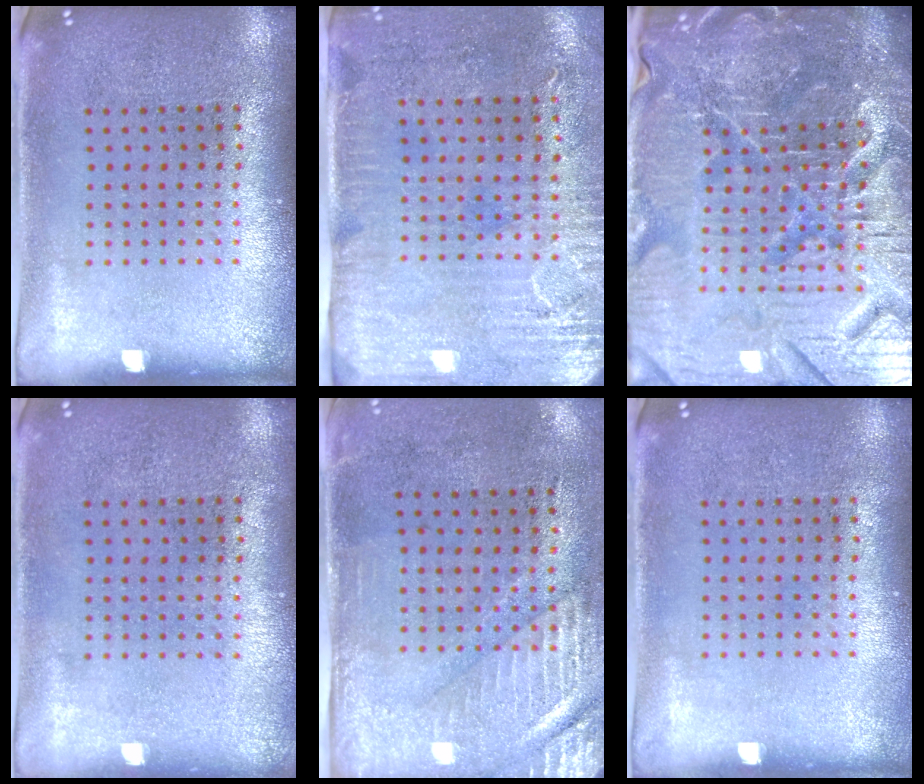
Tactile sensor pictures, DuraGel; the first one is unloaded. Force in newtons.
{"total": 3.0, "press": 2.5, "slide": 1.7}
{"total": 7.2, "press": 6.4, "slide": 3.3}
{"total": 0.0}
{"total": 2.8, "press": 2.4, "slide": 1.4}
{"total": 0.0}